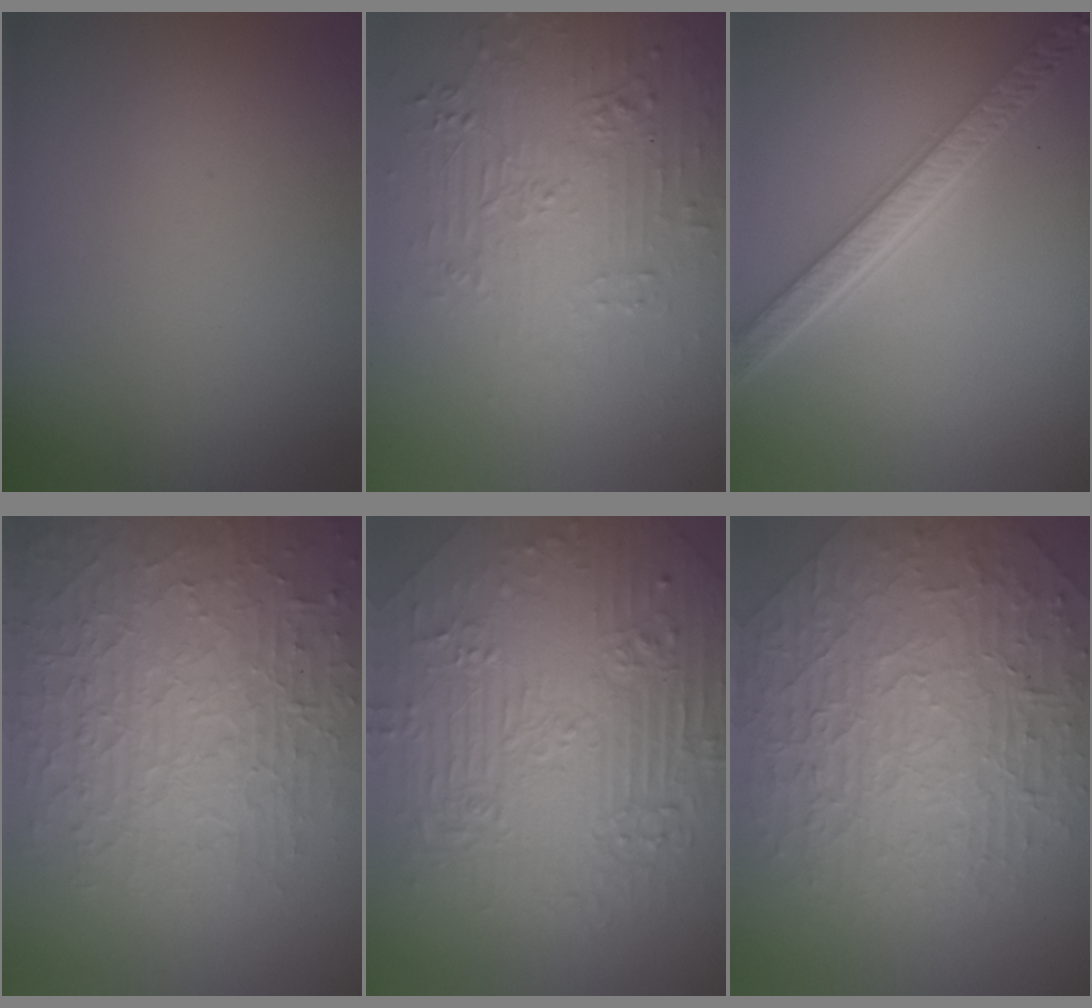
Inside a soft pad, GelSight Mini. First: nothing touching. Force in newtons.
{"total": 4.4, "press": 3.4, "slide": 2.8}
{"total": 5.2, "press": 4.0, "slide": 3.3}
{"total": 8.8, "press": 6.0, "slide": 6.4}
{"total": 10.6, "press": 7.0, "slide": 8.0}
{"total": 10.0, "press": 6.6, "slide": 7.5}